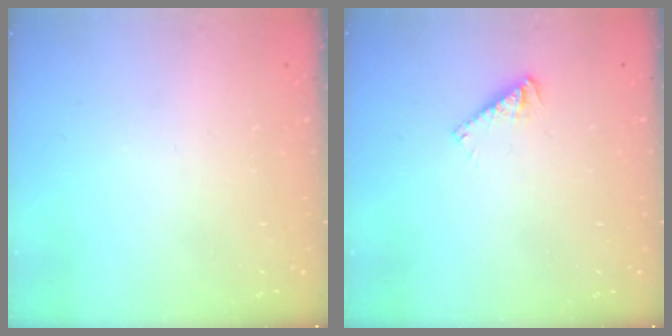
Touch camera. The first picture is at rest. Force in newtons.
{"total": 3.4, "press": 3.4, "slide": 0.1}